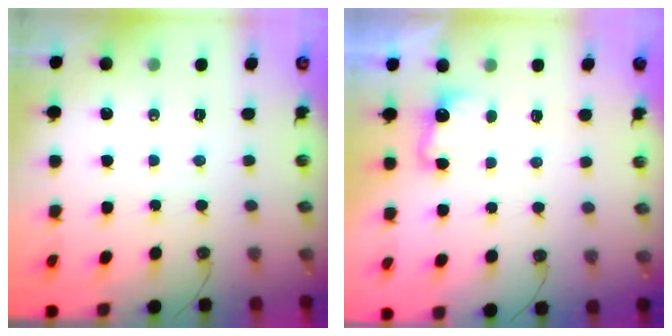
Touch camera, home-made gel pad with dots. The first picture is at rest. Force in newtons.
{"total": 3.0, "press": 2.8, "slide": 1.0}